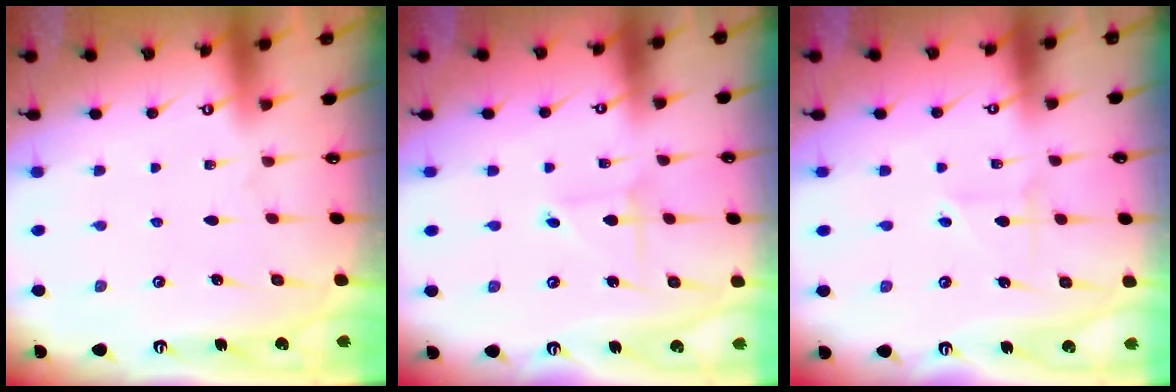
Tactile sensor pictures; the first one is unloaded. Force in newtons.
{"total": 1.4, "press": 1.4, "slide": 0.1}
{"total": 1.8, "press": 1.7, "slide": 0.2}